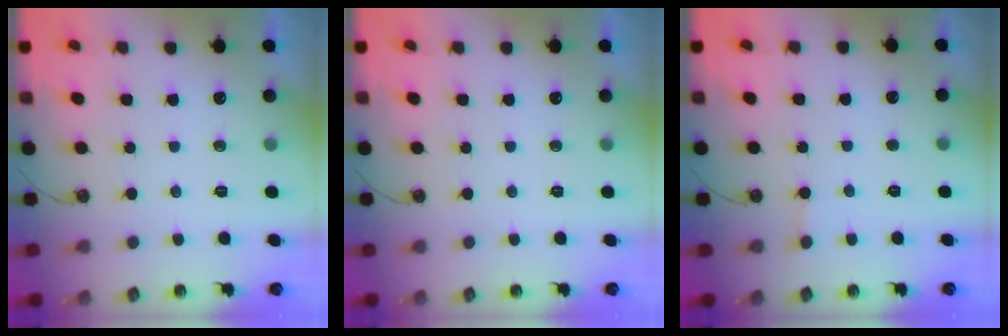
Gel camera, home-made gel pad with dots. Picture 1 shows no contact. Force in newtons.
{"total": 0.0}
{"total": 1.7, "press": 1.7, "slide": 0.3}